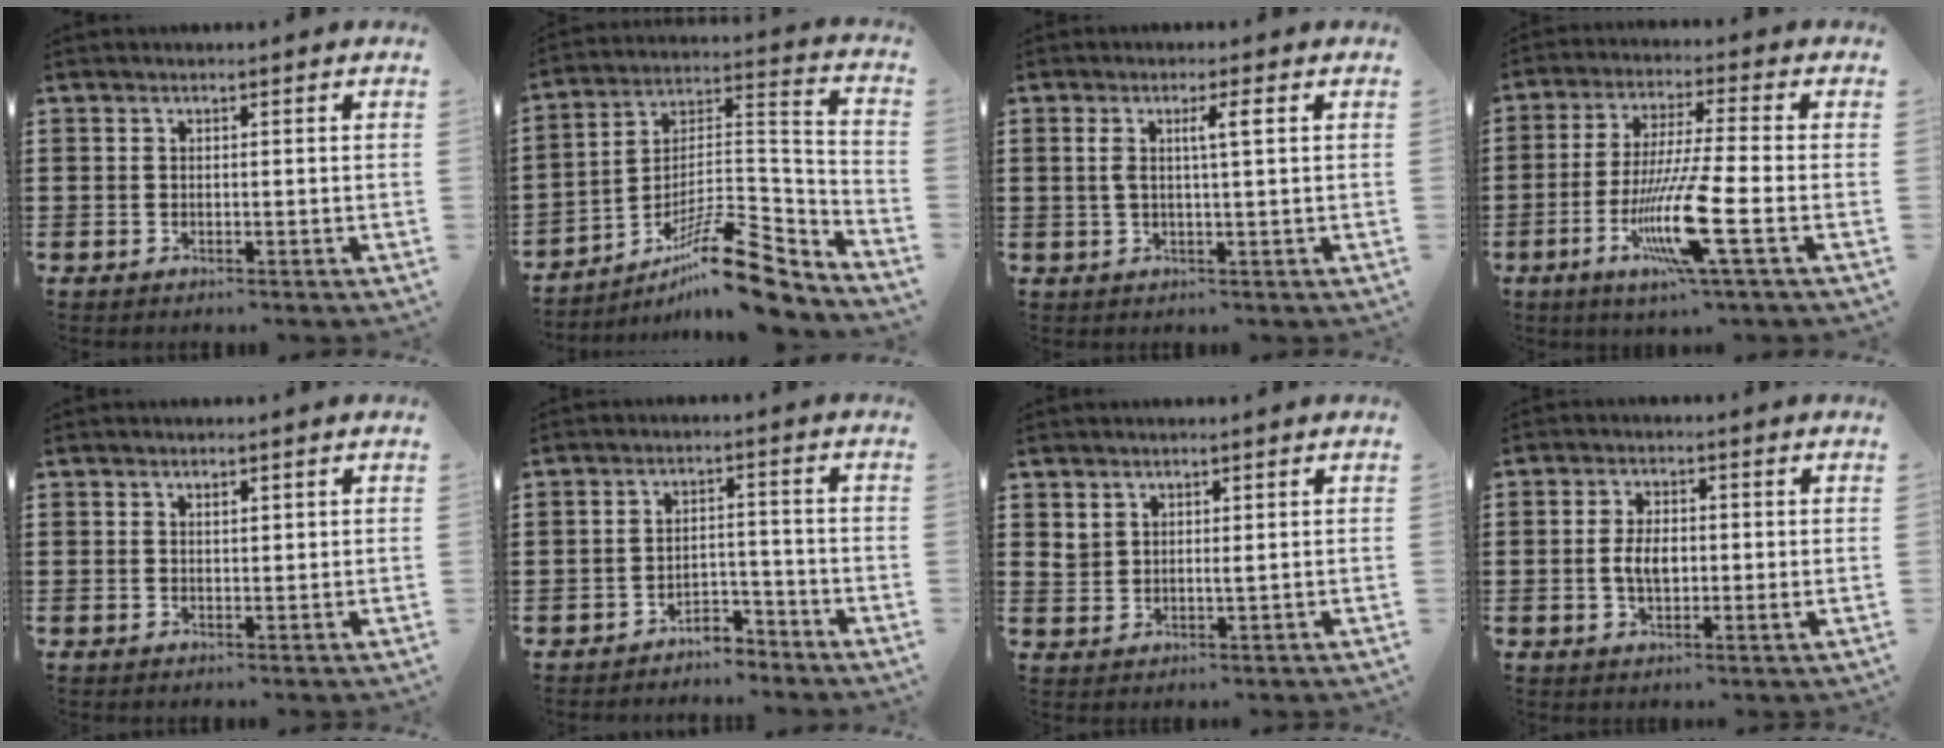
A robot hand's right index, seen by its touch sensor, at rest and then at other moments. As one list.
[{"total": 14.3, "force": [-10.5, 3.2, 9.2], "torque": [-0.129, 0.040, -0.189]}, {"total": 3.4, "force": [0.8, 0.2, 3.3], "torque": [-0.065, 0.001, 0.009]}, {"total": 12.3, "force": [-4.6, 0.8, 11.4], "torque": [-0.233, -0.014, -0.091]}, {"total": 0.9, "force": [0.7, 0.3, 0.4], "torque": [-0.009, 0.002, 0.013]}, {"total": 3.5, "force": [-3.4, 0.7, 0.2], "torque": [-0.008, 0.005, -0.071]}, {"total": 1.9, "force": [1.5, 0.9, 0.7], "torque": [-0.018, 0.002, 0.030]}, {"total": 4.2, "force": [-0.2, 1.8, 3.8], "torque": [-0.071, -0.002, -0.008]}]